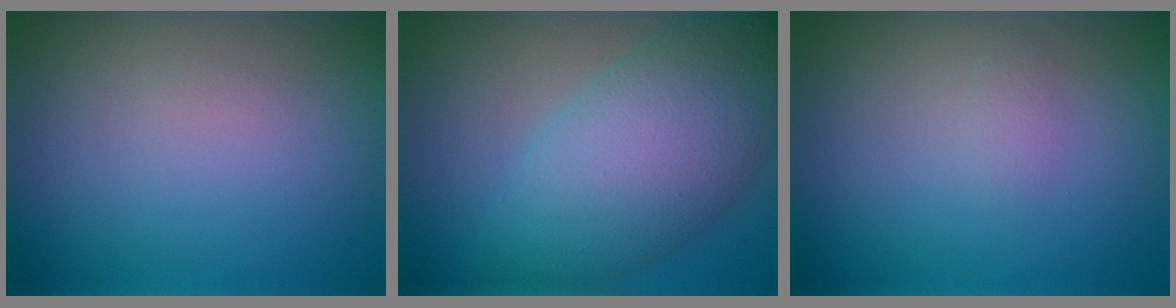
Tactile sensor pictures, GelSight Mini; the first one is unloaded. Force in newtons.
{"total": 9.1, "press": 9.1, "slide": 0.1}
{"total": 0.8, "press": 0.8, "slide": 0.0}